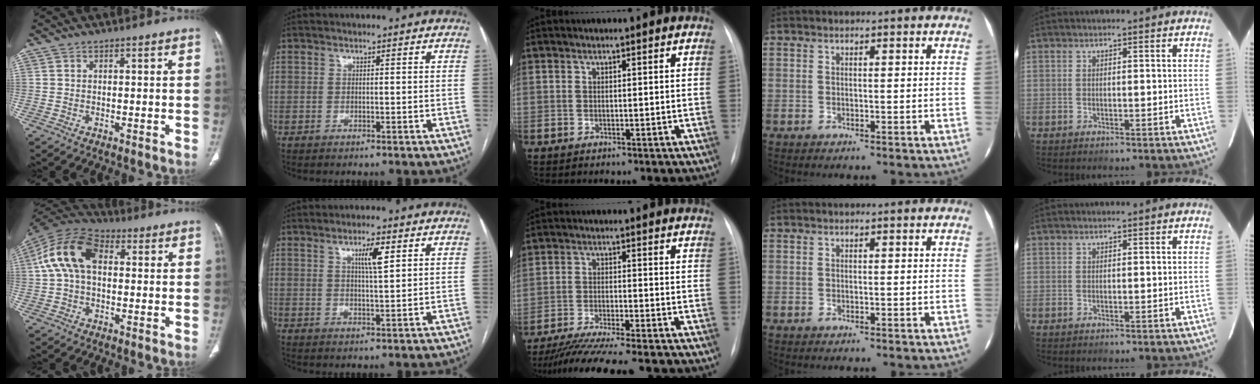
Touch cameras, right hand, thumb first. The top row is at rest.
{"thumb": {"total": 13.1, "force": [1.9, 8.3, 9.9], "torque": [-0.193, 0.037, 0.025]}, "index": {"total": 4.4, "force": [1.9, 0.4, 3.9], "torque": [-0.068, -0.001, 0.033]}, "middle": {"total": 14.5, "force": [-12.8, 0.2, 7.0], "torque": [-0.103, -0.027, -0.194]}}